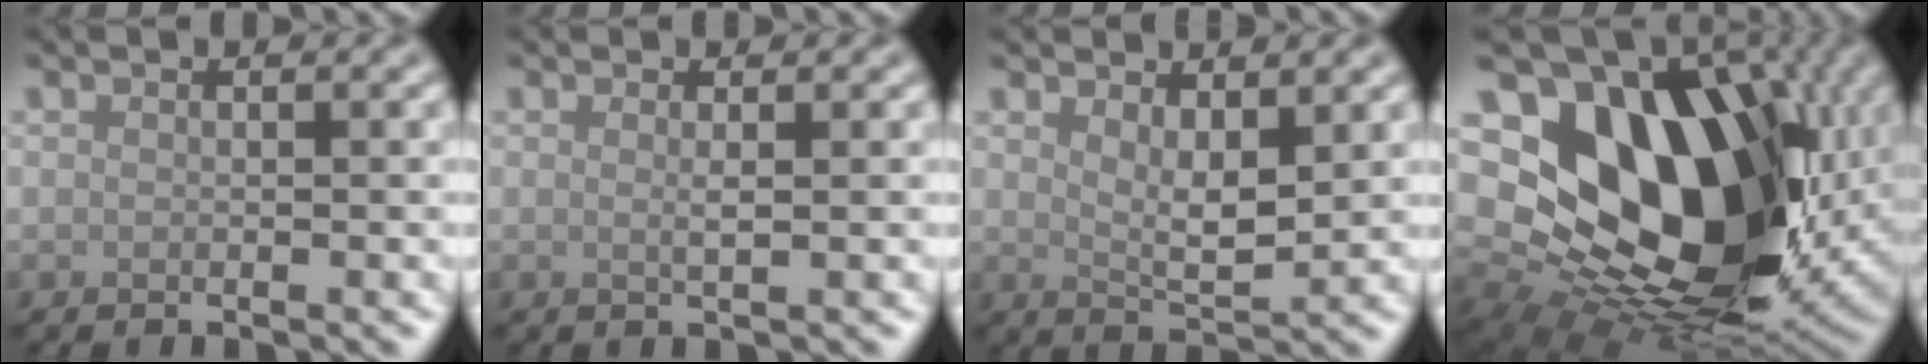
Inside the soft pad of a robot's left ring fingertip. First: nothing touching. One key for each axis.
{"total": 1.1, "fx": 0.3, "fy": 0.3, "fz": 1.0, "tx": -0.012, "ty": -0.001, "tz": 0.000}
{"total": 3.1, "fx": 1.2, "fy": 1.0, "fz": 2.6, "tx": -0.051, "ty": -0.009, "tz": 0.025}
{"total": 20.3, "fx": 3.2, "fy": 14.4, "fz": 13.9, "tx": -0.231, "ty": -0.011, "tz": 0.088}